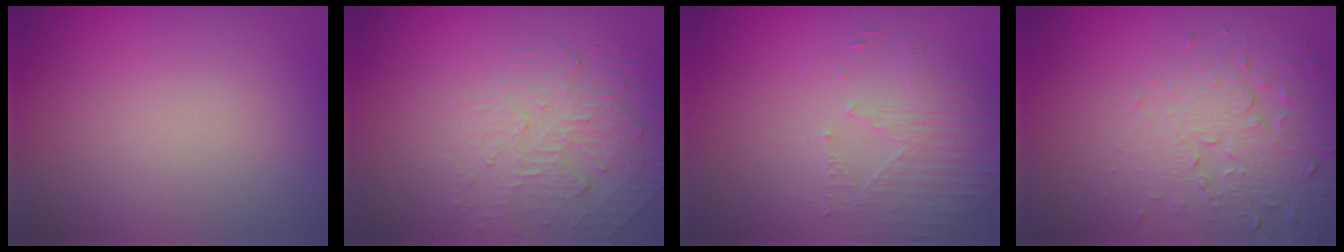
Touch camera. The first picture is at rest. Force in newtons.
{"total": 2.2, "press": 1.4, "slide": 1.7}
{"total": 1.9, "press": 1.5, "slide": 1.2}
{"total": 5.0, "press": 3.6, "slide": 3.4}